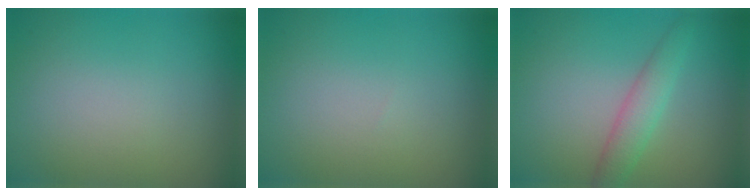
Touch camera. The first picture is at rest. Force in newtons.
{"total": 0.0}
{"total": 2.7, "press": 2.7, "slide": 0.1}